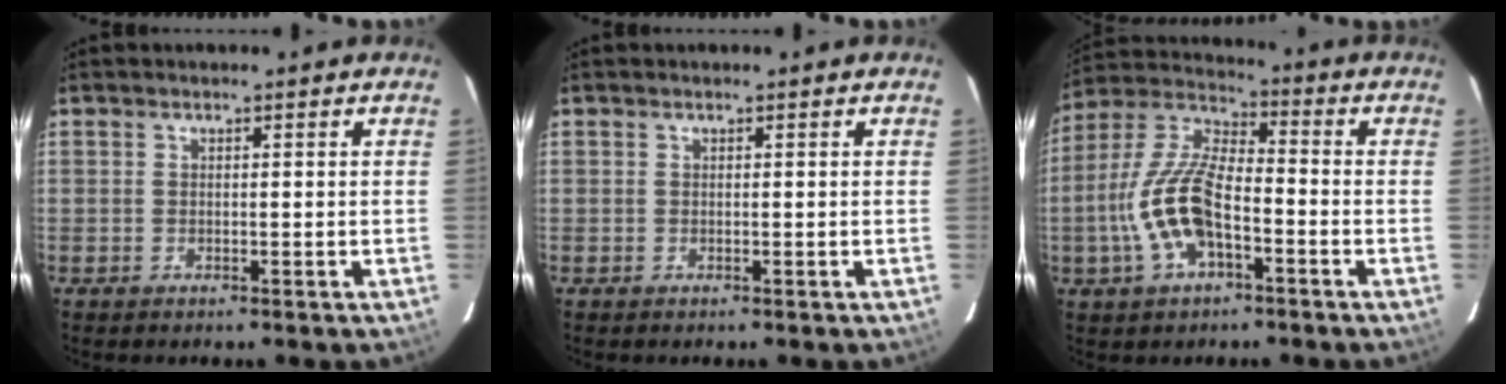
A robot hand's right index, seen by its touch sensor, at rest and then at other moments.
{"total": 0.0}
{"total": 12.3, "force": [-4.1, 5.1, 10.4], "torque": [-0.224, 0.004, -0.079]}